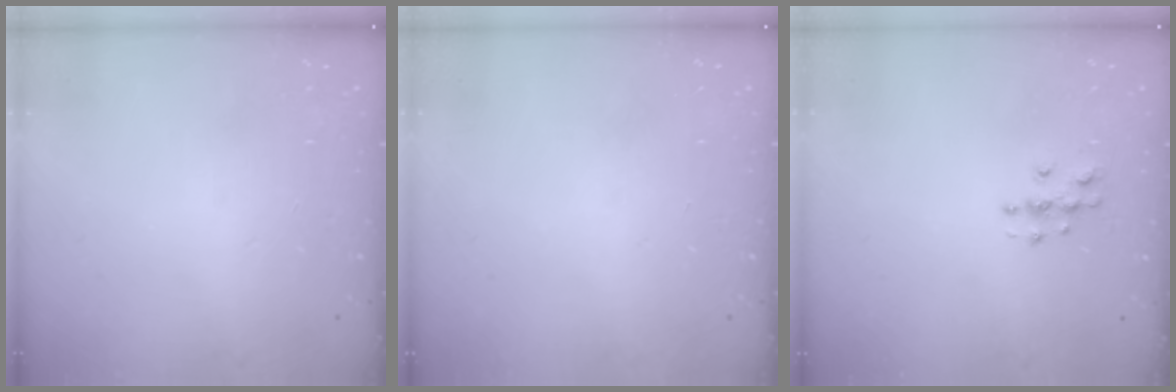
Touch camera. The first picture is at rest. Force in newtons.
{"total": 0.0}
{"total": 3.8, "press": 3.8, "slide": 0.2}